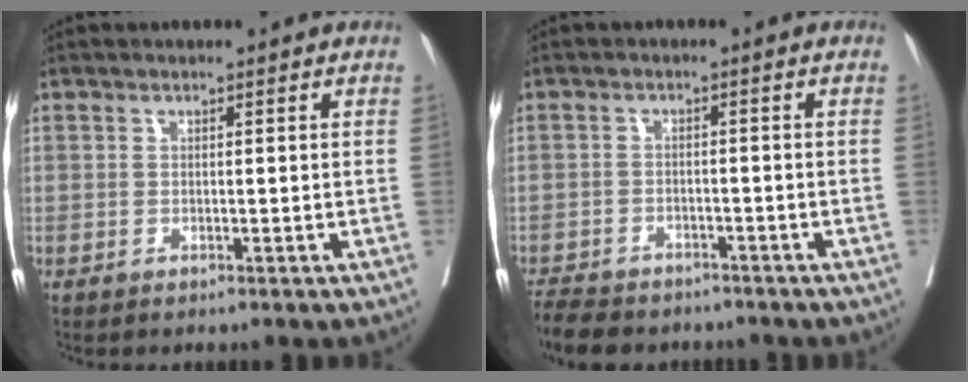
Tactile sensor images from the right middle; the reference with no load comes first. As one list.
[{"total": 9.1, "force": [-7.9, 3.3, 3.2], "torque": [-0.061, -0.010, -0.118]}]